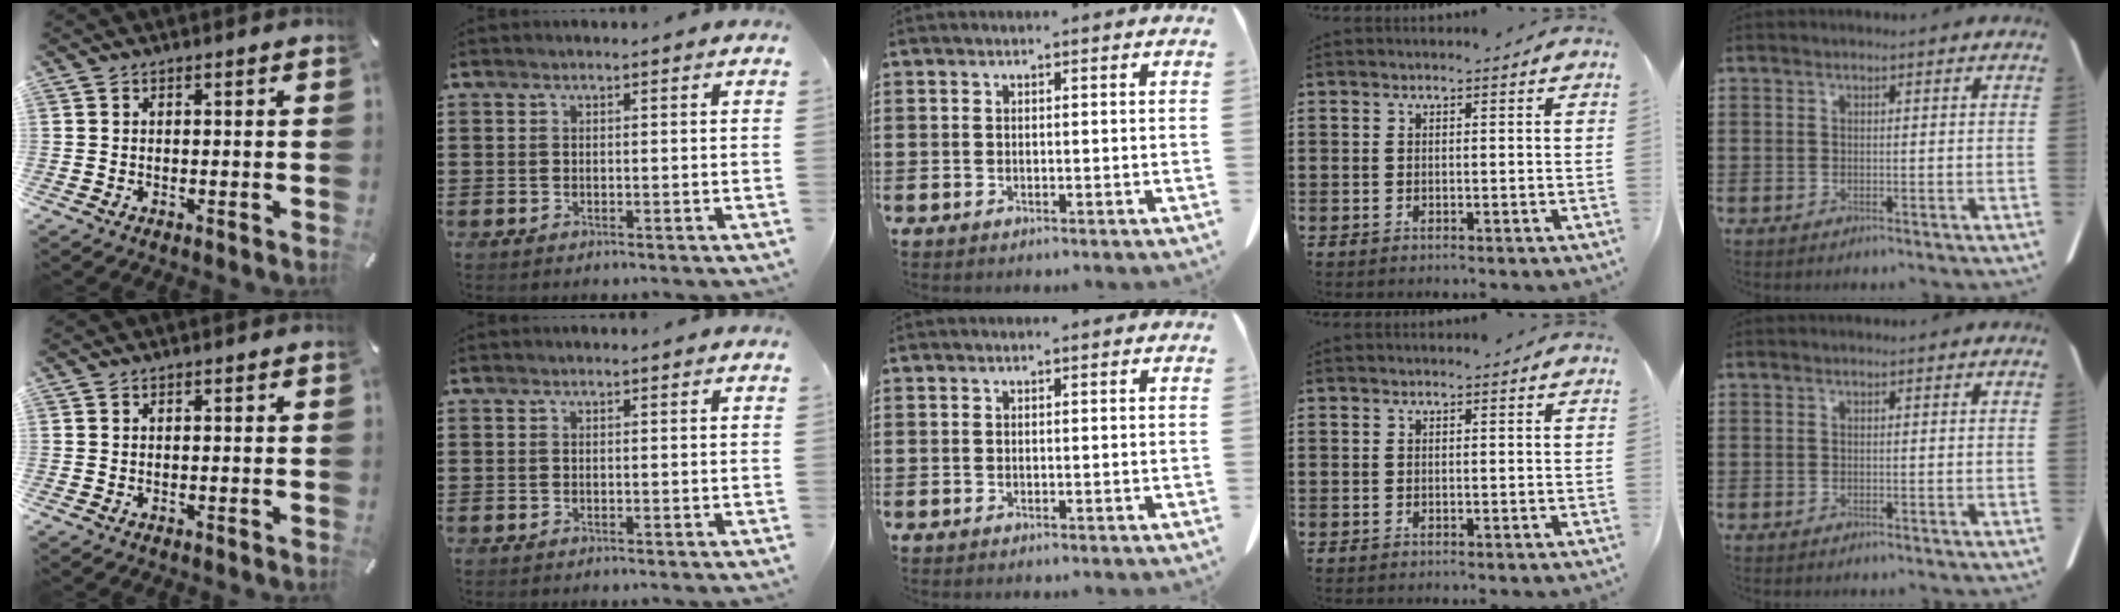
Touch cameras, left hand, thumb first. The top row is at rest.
{}